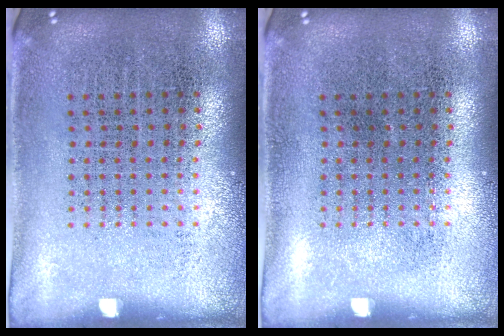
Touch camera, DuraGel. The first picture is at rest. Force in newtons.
{"total": 0.0}